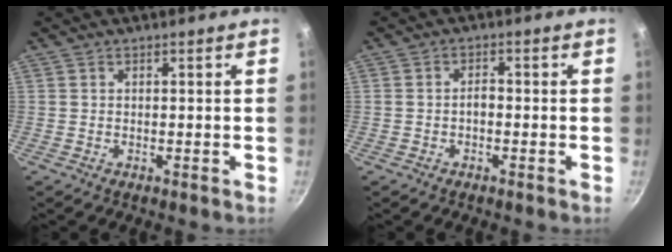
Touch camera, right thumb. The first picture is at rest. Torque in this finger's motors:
{"motor_torque": [0.22, 0.04, 0.33, 0.23, -0.01]}